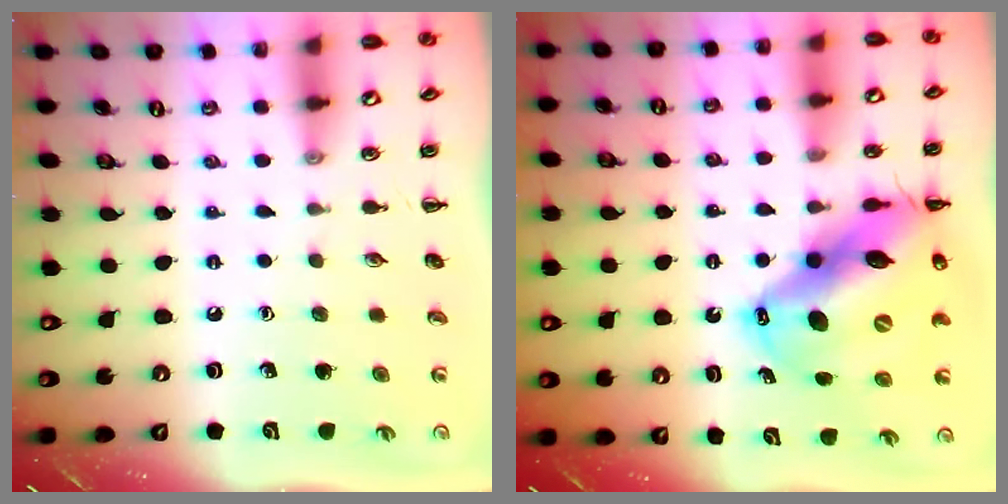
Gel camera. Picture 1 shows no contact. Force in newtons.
{"total": 19.8, "press": 18.9, "slide": 5.6}